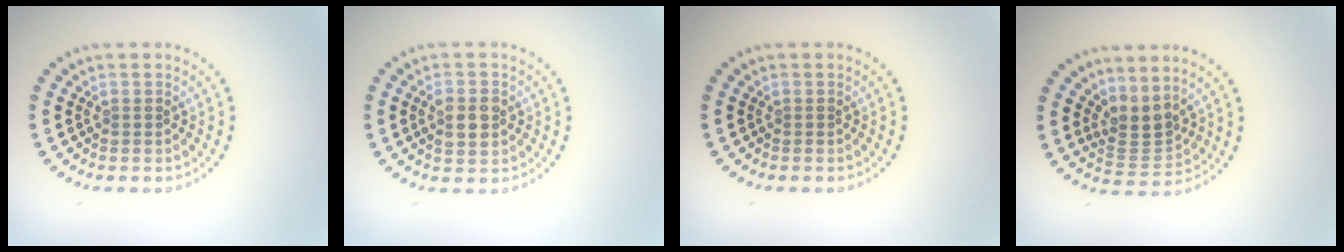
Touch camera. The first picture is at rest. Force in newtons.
{"total": 2.6, "press": 2.6, "slide": 0.1}
{"total": 0.0}
{"total": 2.6, "press": 1.9, "slide": 1.8}